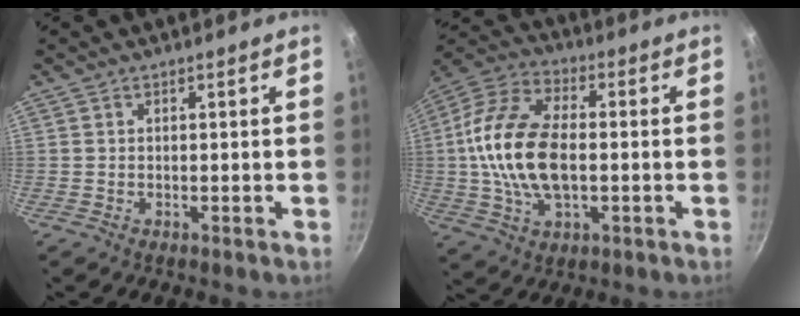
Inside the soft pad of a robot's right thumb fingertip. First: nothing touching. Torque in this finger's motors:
{"motor_torque": [-0.10, 1.77, 2.18, -0.60, 0.65]}